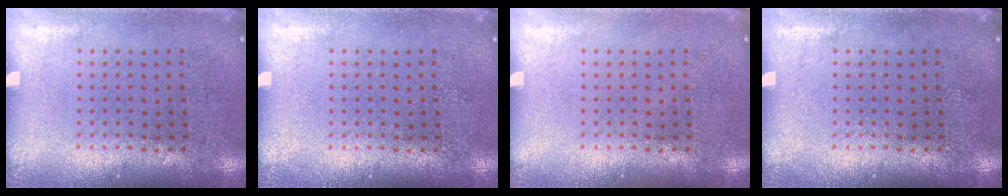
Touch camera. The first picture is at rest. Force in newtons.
{"total": 0.0}
{"total": 0.0}
{"total": 0.0}